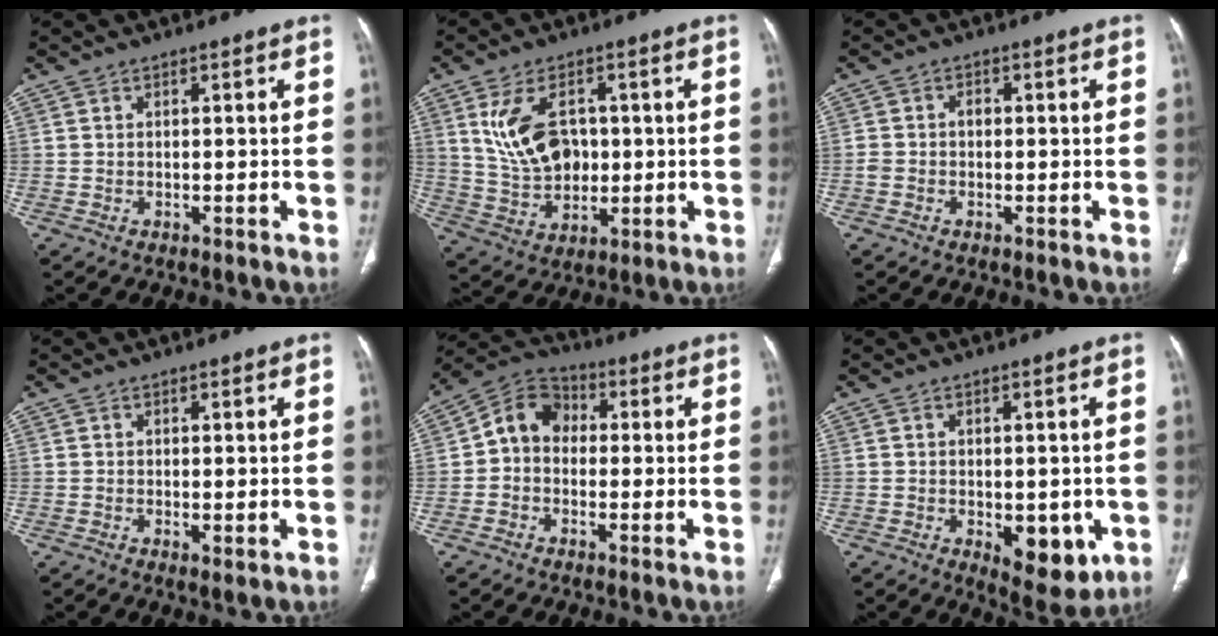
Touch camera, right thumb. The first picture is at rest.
{"total": 11.9, "force": [2.5, 8.1, 8.4], "torque": [-0.136, -0.004, 0.059]}
{"total": 2.1, "force": [-0.3, 1.7, 1.3], "torque": [-0.021, 0.012, -0.008]}
{"total": 1.5, "force": [-0.1, 0.5, 1.4], "torque": [-0.025, -0.008, 0.001]}
{"total": 8.4, "force": [-0.1, 6.9, 4.7], "torque": [-0.062, 0.032, -0.018]}
{"total": 9.5, "force": [-2.6, 4.9, 7.7], "torque": [-0.071, -0.006, -0.021]}